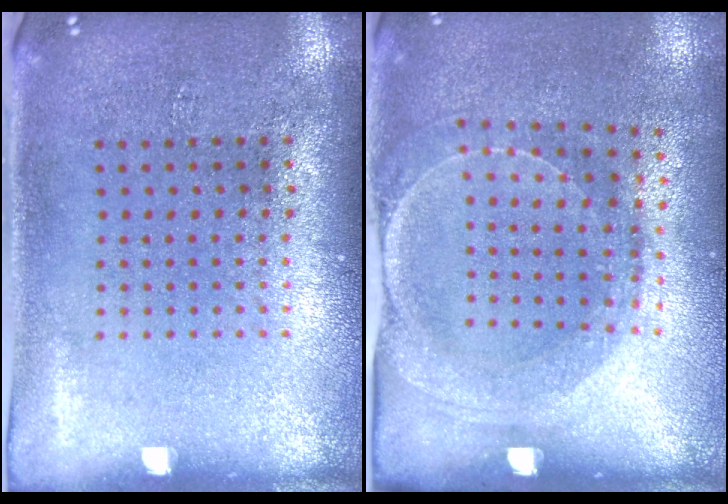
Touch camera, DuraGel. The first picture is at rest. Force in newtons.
{"total": 1.5, "press": 1.5, "slide": 0.4}